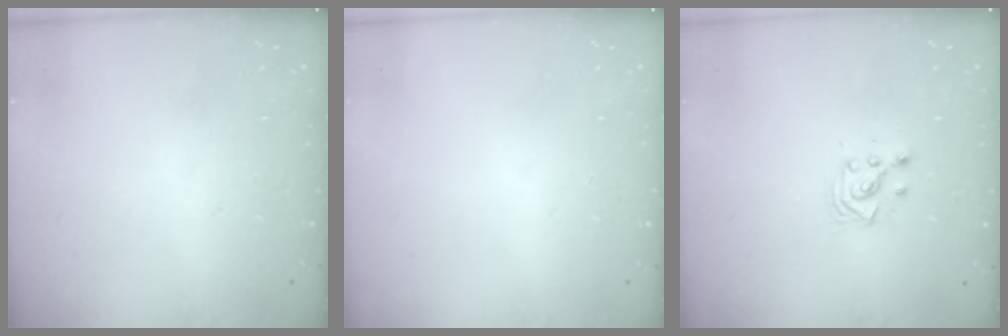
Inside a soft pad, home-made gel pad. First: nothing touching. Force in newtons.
{"total": 0.0}
{"total": 3.4, "press": 3.3, "slide": 1.0}